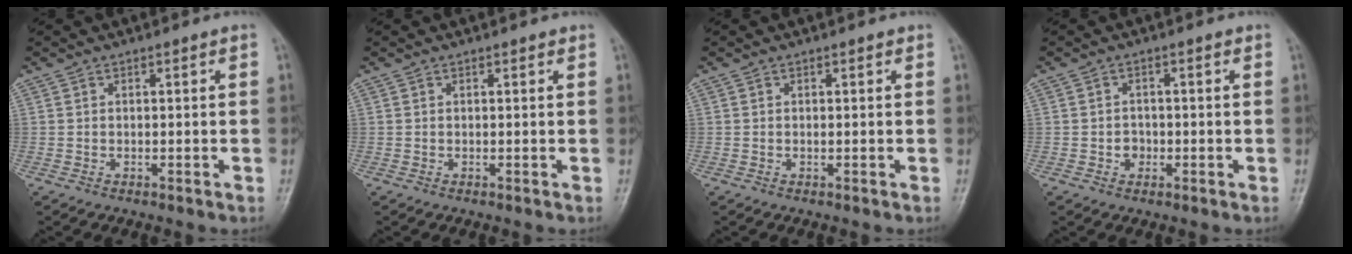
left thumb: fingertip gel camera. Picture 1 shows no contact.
{"total": 0.6, "force": [0.4, 0.2, 0.3], "torque": [-0.007, -0.002, 0.003]}
{"total": 0.5, "force": [0.3, 0.2, 0.4], "torque": [-0.008, 0.000, 0.002]}
{"total": 2.1, "force": [-0.5, 1.9, 0.8], "torque": [0.000, 0.006, -0.009]}